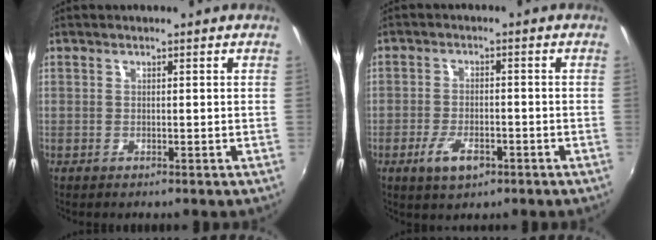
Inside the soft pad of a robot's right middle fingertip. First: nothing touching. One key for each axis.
{"total": 5.7, "fx": -3.1, "fy": 2.6, "fz": 4.1, "tx": -0.094, "ty": -0.008, "tz": -0.052}